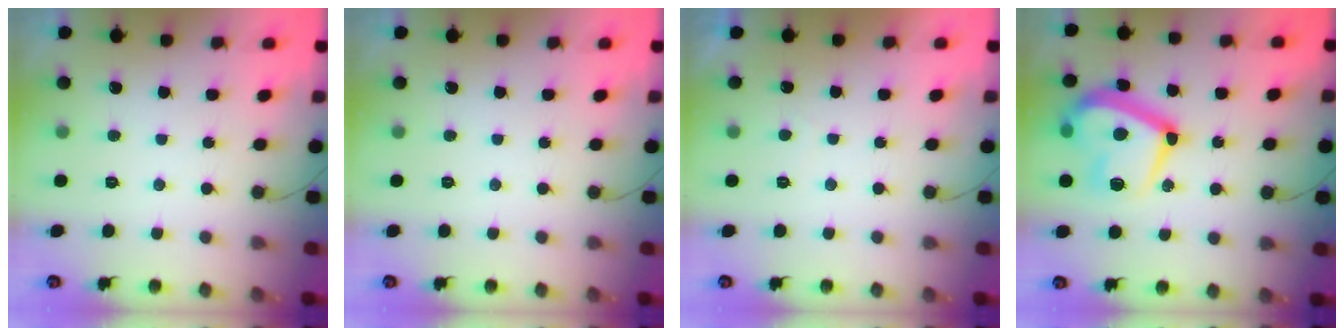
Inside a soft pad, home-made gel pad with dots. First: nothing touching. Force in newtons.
{"total": 0.0}
{"total": 1.4, "press": 1.1, "slide": 0.8}
{"total": 19.4, "press": 19.3, "slide": 1.8}